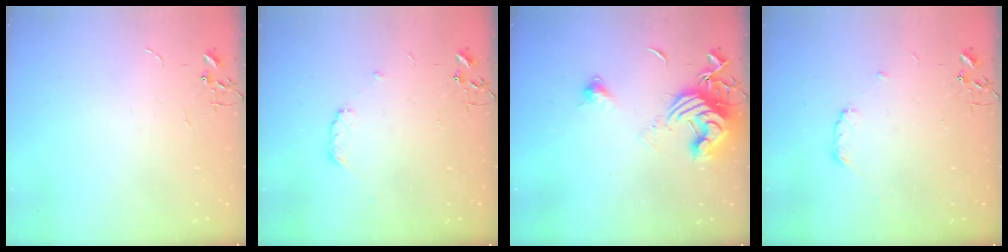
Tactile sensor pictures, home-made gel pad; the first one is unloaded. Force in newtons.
{"total": 5.0, "press": 4.9, "slide": 0.6}
{"total": 12.9, "press": 12.8, "slide": 1.6}
{"total": 5.0, "press": 4.9, "slide": 0.6}